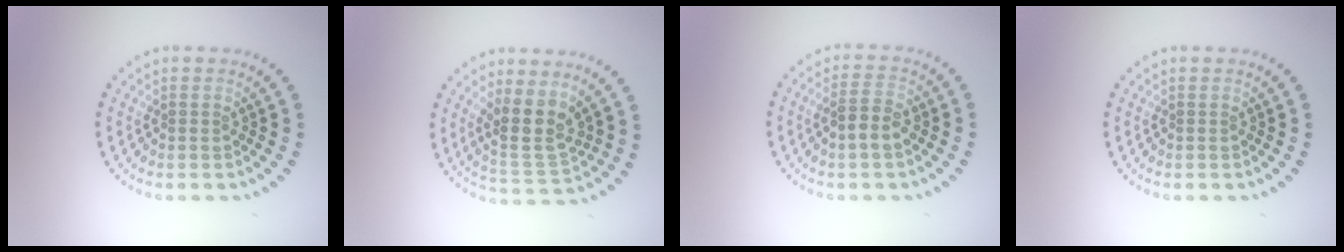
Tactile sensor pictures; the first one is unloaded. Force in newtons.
{"total": 4.0, "press": 3.5, "slide": 1.9}
{"total": 2.7, "press": 2.7, "slide": 0.4}
{"total": 0.0}